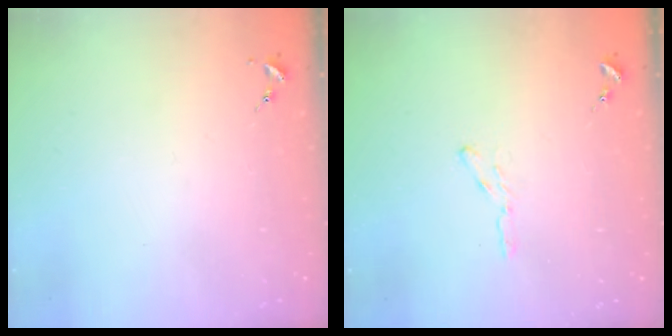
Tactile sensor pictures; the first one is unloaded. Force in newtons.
{"total": 3.9, "press": 3.9, "slide": 0.5}